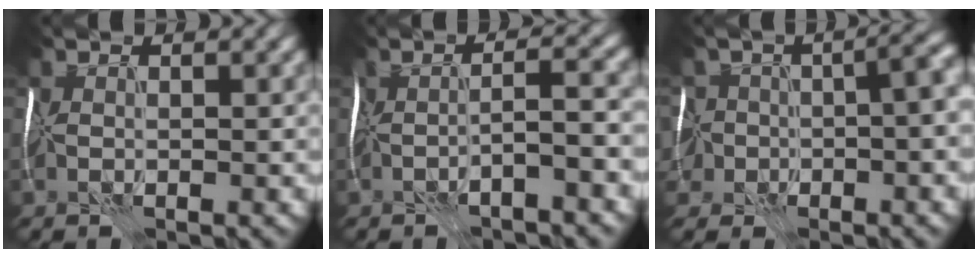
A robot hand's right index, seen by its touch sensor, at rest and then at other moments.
{"total": 4.2, "force": [-2.0, 0.8, 3.6], "torque": [-0.047, 0.013, -0.035]}
{"total": 9.9, "force": [-2.3, 6.5, 7.1], "torque": [-0.100, -0.004, -0.033]}